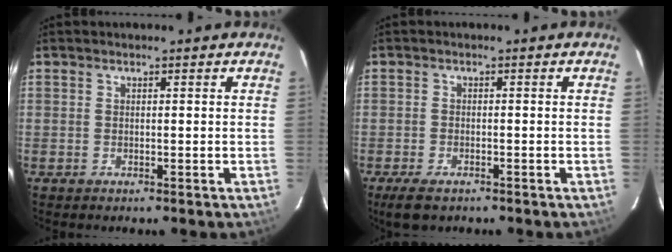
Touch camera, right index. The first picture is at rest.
{"total": 4.5, "force": [-3.2, 2.0, 2.5], "torque": [-0.065, -0.014, -0.057]}